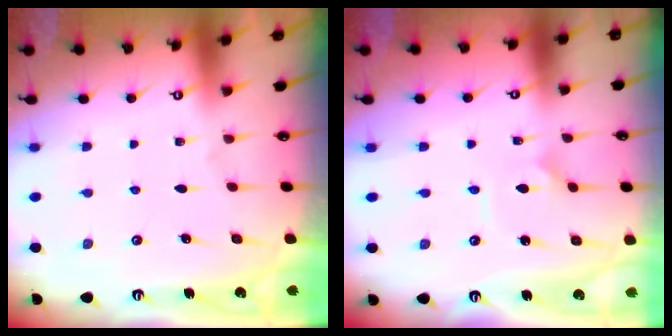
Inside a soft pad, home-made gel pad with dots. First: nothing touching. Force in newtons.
{"total": 2.4, "press": 2.4, "slide": 0.1}